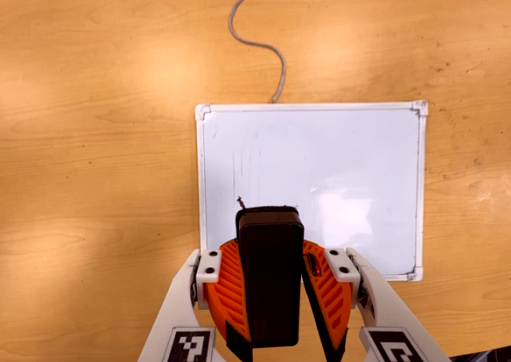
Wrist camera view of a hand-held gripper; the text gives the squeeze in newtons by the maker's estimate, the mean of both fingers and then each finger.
{"total": 9.0, "left": 9.3, "right": 8.8}